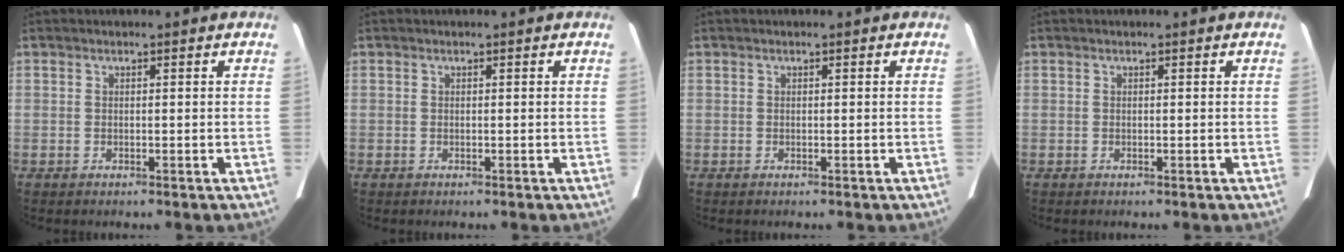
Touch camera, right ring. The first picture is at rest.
{"total": 0.0}
{"total": 0.0}
{"total": 0.0}